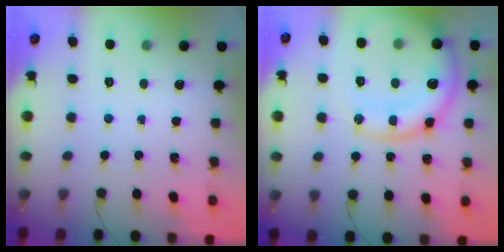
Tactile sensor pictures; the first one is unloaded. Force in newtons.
{"total": 17.0, "press": 16.9, "slide": 2.4}